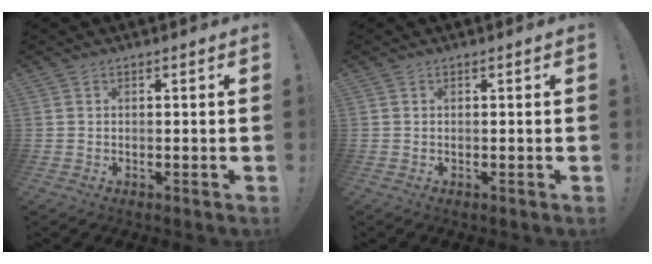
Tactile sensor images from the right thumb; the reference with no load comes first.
{"total": 0.0}